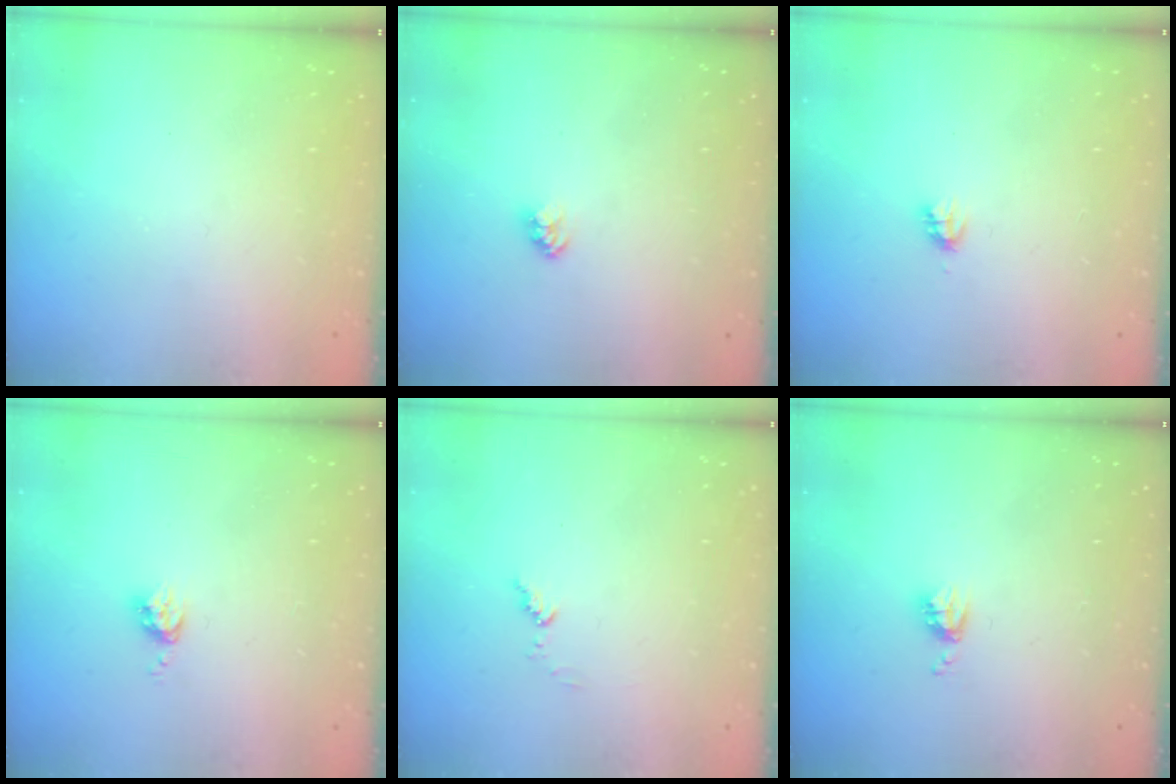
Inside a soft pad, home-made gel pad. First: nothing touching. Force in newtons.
{"total": 2.4, "press": 2.4, "slide": 0.1}
{"total": 2.7, "press": 2.7, "slide": 0.2}
{"total": 4.2, "press": 4.1, "slide": 0.4}
{"total": 4.9, "press": 4.9, "slide": 0.3}
{"total": 3.8, "press": 3.8, "slide": 0.6}